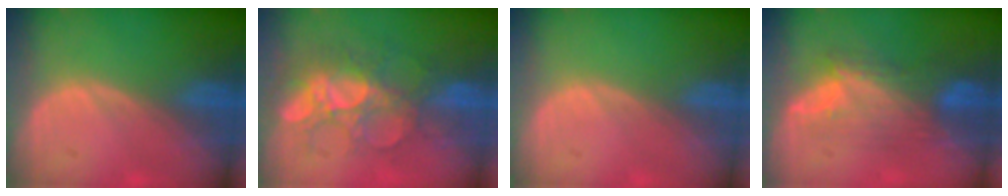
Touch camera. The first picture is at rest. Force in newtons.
{"total": 9.3, "press": 8.5, "slide": 3.8}
{"total": 0.0}
{"total": 7.7, "press": 7.3, "slide": 2.5}